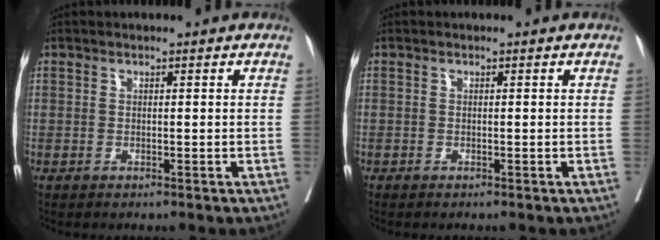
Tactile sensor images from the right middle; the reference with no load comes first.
{"total": 0.5, "force": [-0.1, 0.5, -0.1], "torque": [0.004, 0.007, -0.003]}